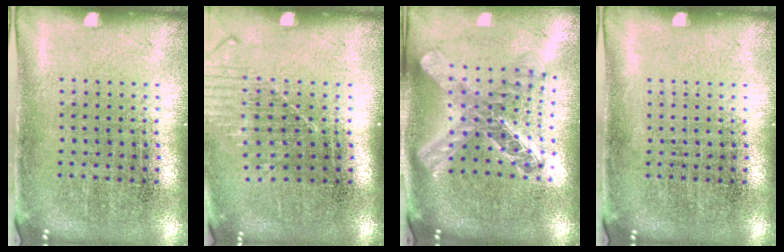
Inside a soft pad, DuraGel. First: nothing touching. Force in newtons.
{"total": 1.3, "press": 1.0, "slide": 0.8}
{"total": 2.3, "press": 1.8, "slide": 1.4}
{"total": 0.0}